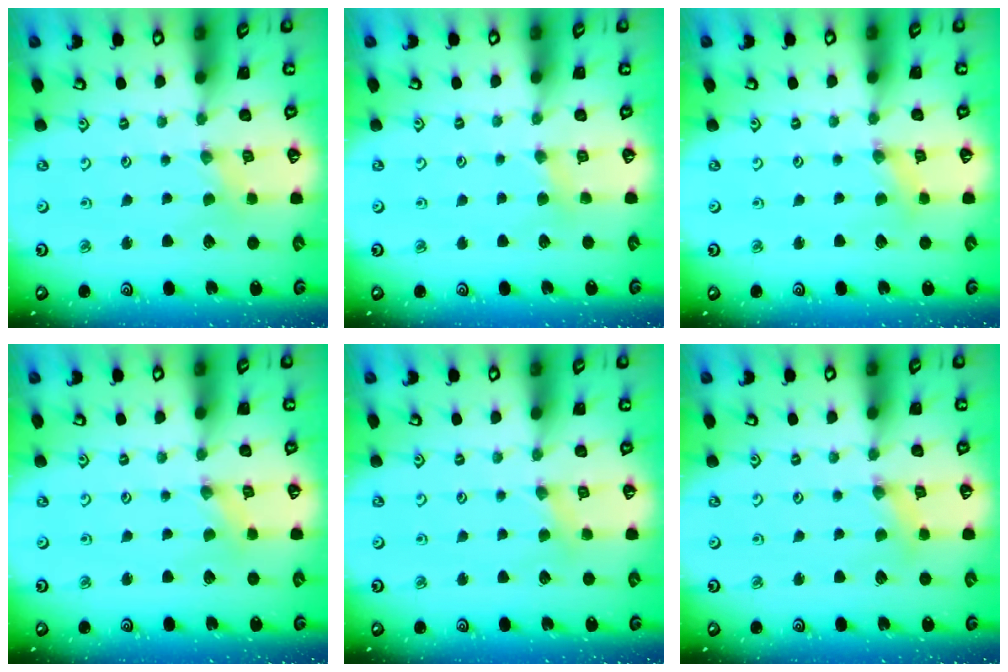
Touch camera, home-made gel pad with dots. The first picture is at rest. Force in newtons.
{"total": 3.2, "press": 3.2, "slide": 0.5}
{"total": 1.2, "press": 1.1, "slide": 0.3}
{"total": 0.0}
{"total": 2.4, "press": 2.4, "slide": 0.4}
{"total": 1.3, "press": 1.3, "slide": 0.3}